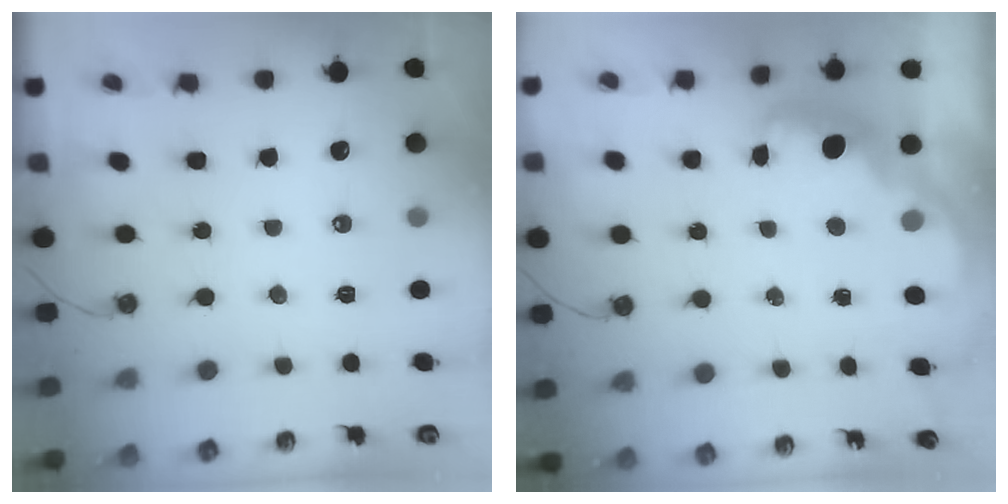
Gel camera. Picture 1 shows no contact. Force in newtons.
{"total": 2.7, "press": 2.6, "slide": 0.8}